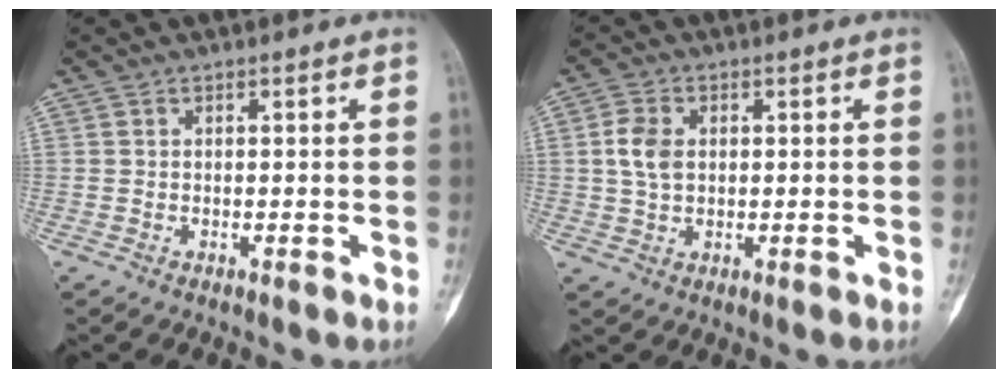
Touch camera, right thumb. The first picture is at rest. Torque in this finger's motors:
{"motor_torque": [-0.06, 0.01, 0.57, -0.26, 0.06]}